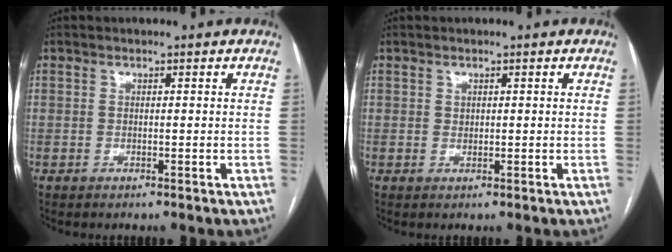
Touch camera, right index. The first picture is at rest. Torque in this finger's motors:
{"motor_torque": [-0.12, -0.09, -0.03, -0.01]}